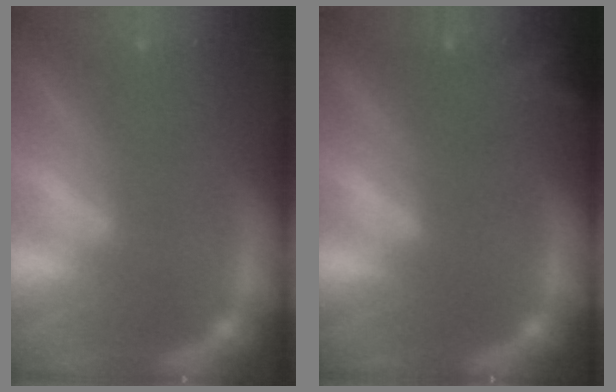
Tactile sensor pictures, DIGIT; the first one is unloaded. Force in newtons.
{"total": 2.9}